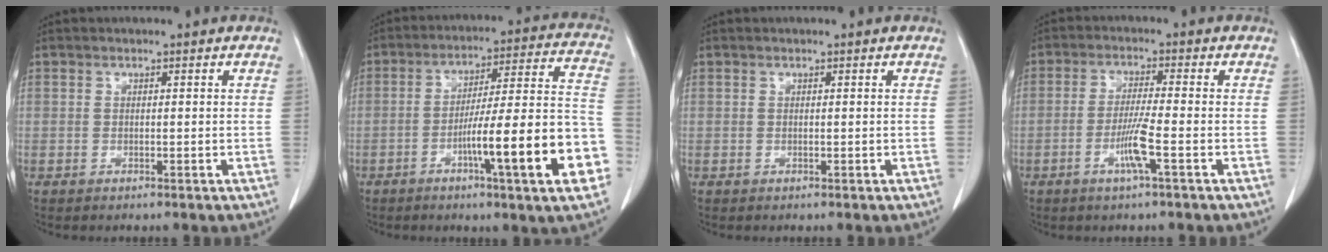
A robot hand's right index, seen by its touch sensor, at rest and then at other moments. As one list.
[{"total": 18.6, "force": [-6.8, 0.4, 17.3], "torque": [-0.203, 0.015, -0.099]}, {"total": 0.0}, {"total": 5.2, "force": [-2.1, -0.5, 4.8], "torque": [-0.091, -0.009, -0.043]}]